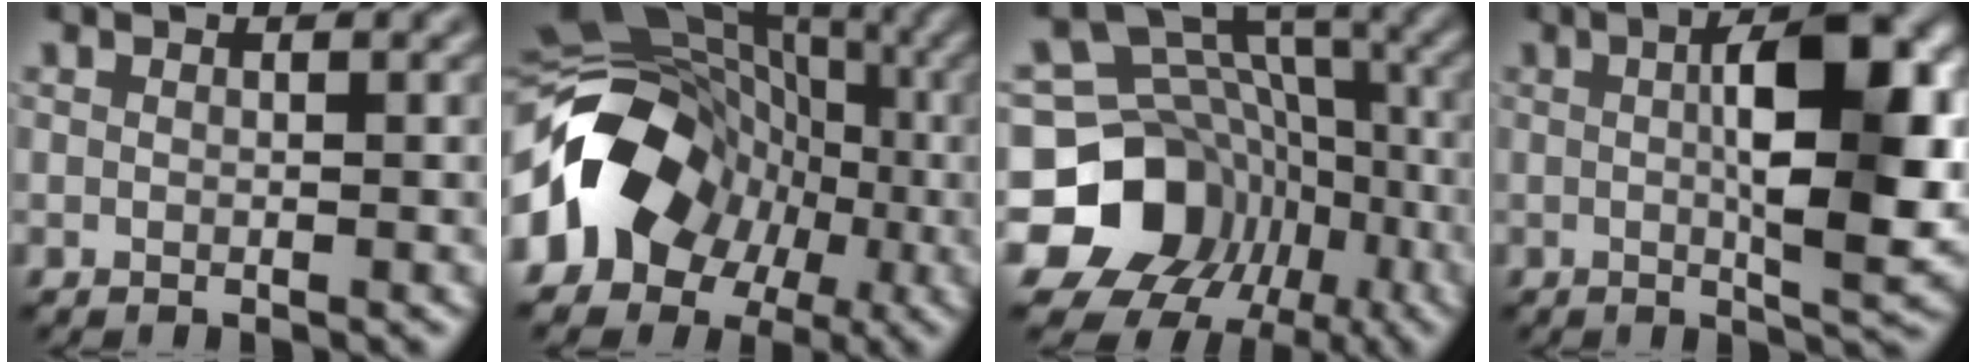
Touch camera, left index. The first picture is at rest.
{"total": 10.5, "force": [-2.8, 8.3, 5.7], "torque": [-0.101, 0.007, -0.062]}
{"total": 14.4, "force": [-4.8, 12.3, 5.6], "torque": [-0.109, 0.002, -0.098]}
{"total": 9.8, "force": [1.2, 2.5, 9.4], "torque": [-0.127, 0.005, 0.017]}